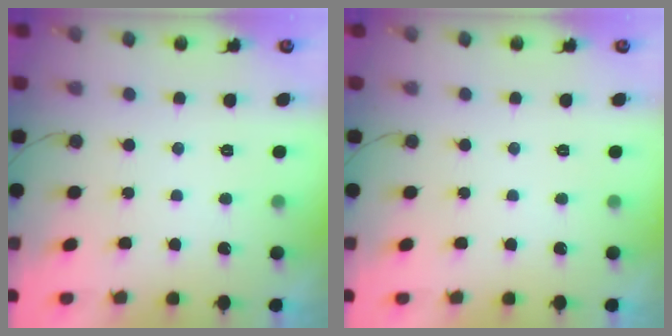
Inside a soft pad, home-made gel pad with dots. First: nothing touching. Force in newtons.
{"total": 0.0}